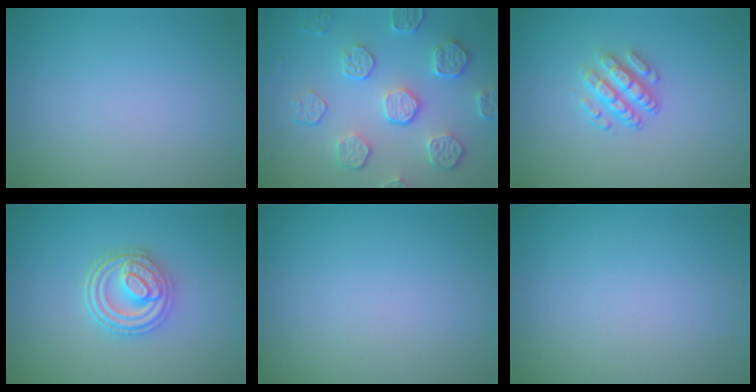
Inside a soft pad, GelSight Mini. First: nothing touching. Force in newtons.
{"total": 5.5, "press": 4.2, "slide": 3.6}
{"total": 2.9, "press": 2.5, "slide": 1.6}
{"total": 4.5, "press": 3.7, "slide": 2.6}
{"total": 0.0}
{"total": 0.0}